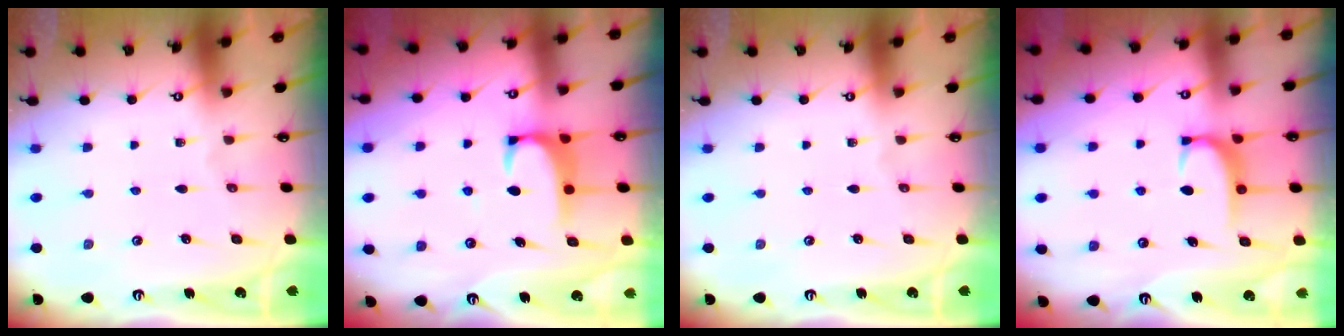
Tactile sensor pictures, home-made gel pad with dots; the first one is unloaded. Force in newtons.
{"total": 2.1, "press": 2.0, "slide": 0.3}
{"total": 0.0}
{"total": 2.1, "press": 2.1, "slide": 0.1}